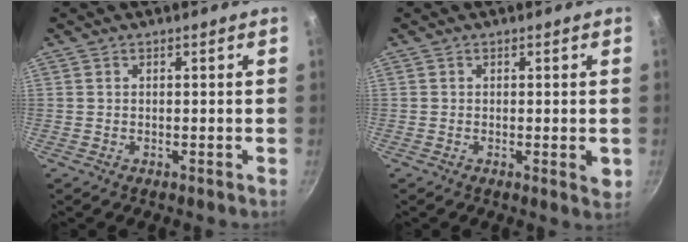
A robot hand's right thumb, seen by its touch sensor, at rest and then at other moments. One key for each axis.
{"total": 2.4, "fx": -0.2, "fy": 0.7, "fz": 2.3, "tx": -0.032, "ty": -0.007, "tz": -0.004}